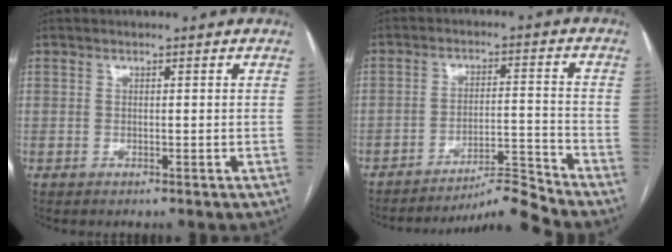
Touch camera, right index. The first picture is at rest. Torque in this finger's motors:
{"motor_torque": [0.12, -0.05, -0.02, 0.01]}